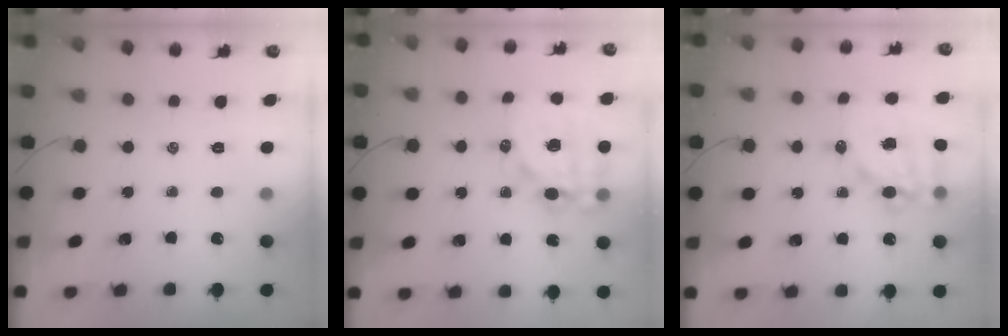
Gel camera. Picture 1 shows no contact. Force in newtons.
{"total": 16.1, "press": 15.7, "slide": 3.6}
{"total": 14.2, "press": 13.8, "slide": 3.3}